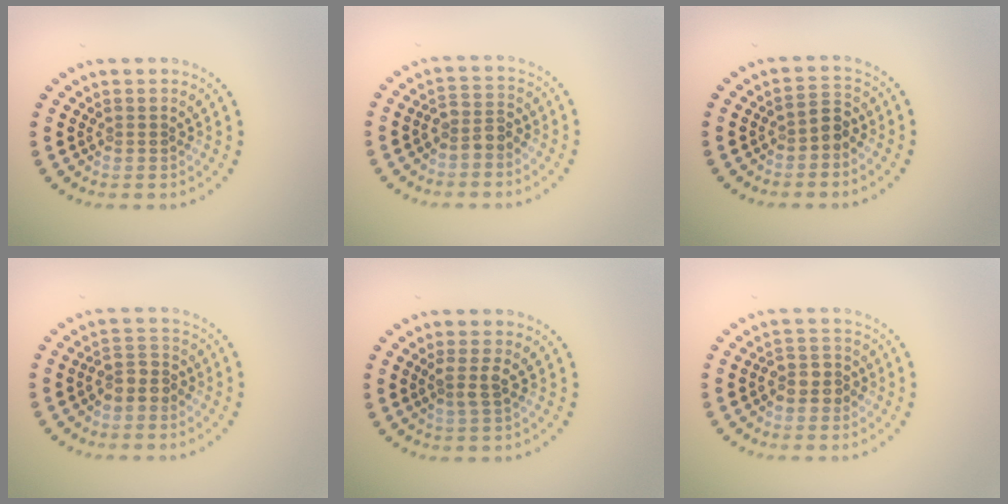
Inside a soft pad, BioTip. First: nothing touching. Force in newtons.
{"total": 2.1, "press": 1.8, "slide": 1.1}
{"total": 1.7, "press": 1.4, "slide": 0.9}
{"total": 2.3, "press": 1.9, "slide": 1.3}
{"total": 1.7, "press": 1.3, "slide": 1.0}
{"total": 2.2, "press": 1.9, "slide": 1.0}